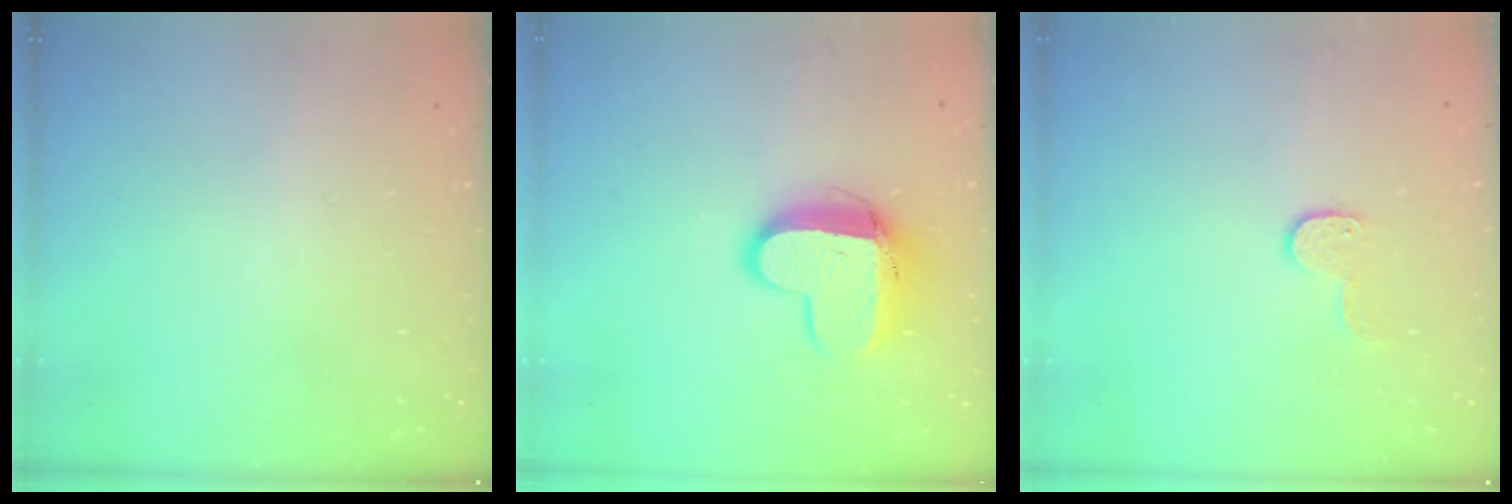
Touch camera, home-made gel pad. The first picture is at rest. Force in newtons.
{"total": 11.6, "press": 11.5, "slide": 1.2}
{"total": 5.9, "press": 5.9, "slide": 0.5}